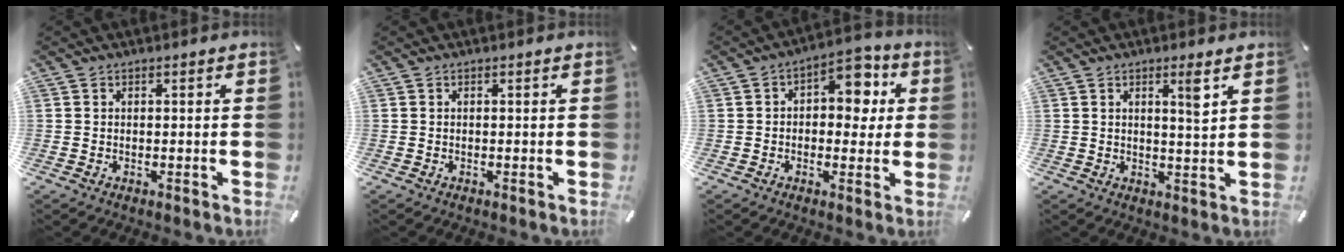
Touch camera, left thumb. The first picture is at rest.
{"total": 0.0}
{"total": 9.4, "force": [2.5, 6.0, 6.8], "torque": [-0.073, -0.017, 0.033]}
{"total": 4.5, "force": [2.2, 0.2, 4.0], "torque": [-0.060, -0.011, 0.028]}